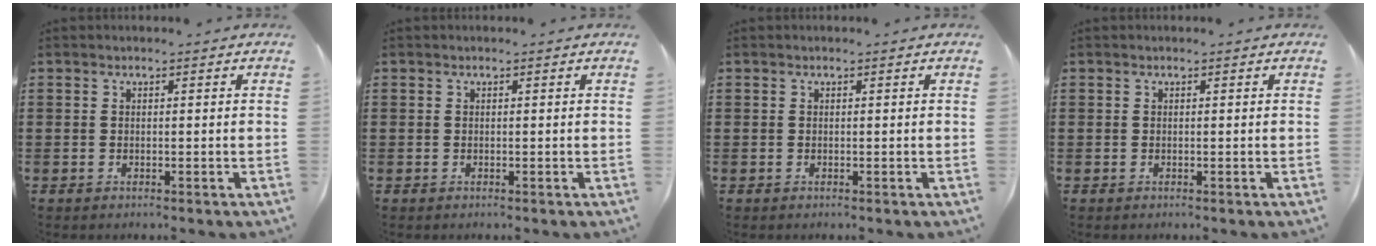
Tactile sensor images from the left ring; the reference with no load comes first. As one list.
[{"total": 0.0}, {"total": 0.0}, {"total": 0.0}]